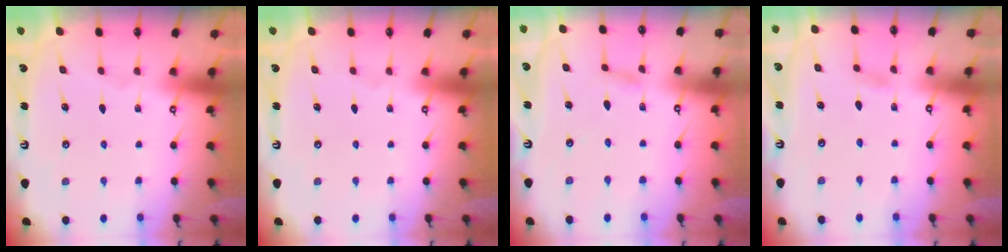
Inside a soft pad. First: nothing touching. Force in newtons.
{"total": 0.0}
{"total": 2.3, "press": 2.3, "slide": 0.2}
{"total": 2.1, "press": 2.1, "slide": 0.3}